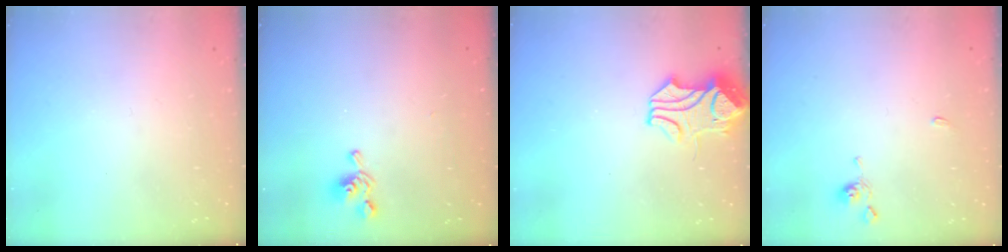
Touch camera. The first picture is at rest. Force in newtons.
{"total": 2.3, "press": 2.2, "slide": 0.8}
{"total": 2.0, "press": 1.9, "slide": 0.6}
{"total": 1.7, "press": 1.6, "slide": 0.6}